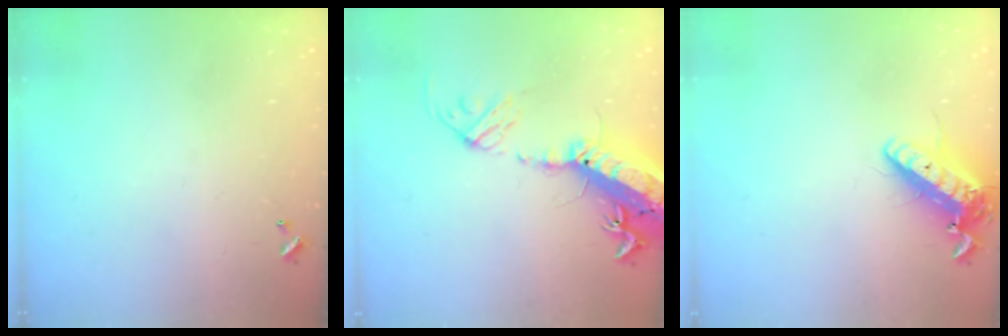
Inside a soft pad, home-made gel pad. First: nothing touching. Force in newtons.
{"total": 23.3, "press": 22.7, "slide": 5.2}
{"total": 14.8, "press": 14.5, "slide": 2.9}